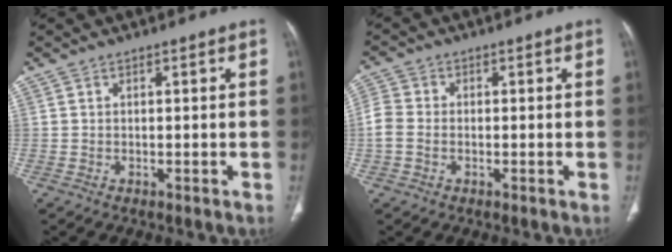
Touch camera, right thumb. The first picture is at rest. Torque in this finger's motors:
{"motor_torque": [0.50, 0.34, 0.79, -0.39, 0.07]}